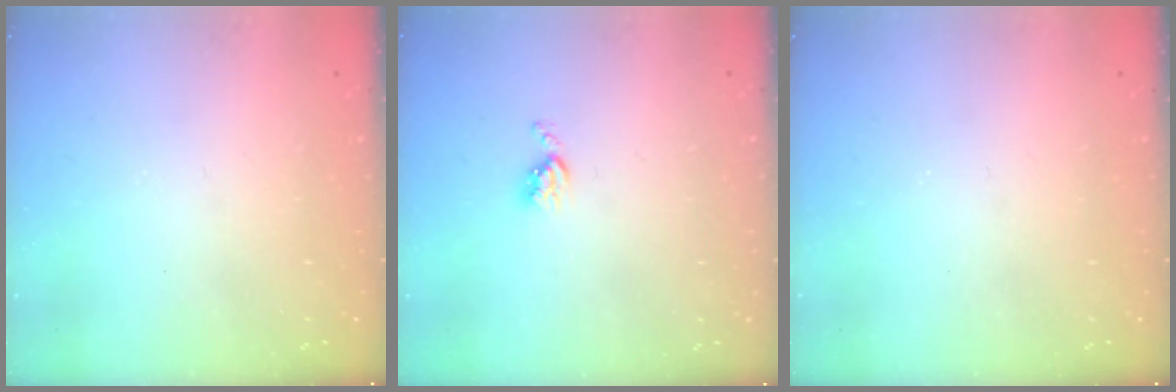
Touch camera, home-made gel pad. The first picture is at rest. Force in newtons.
{"total": 4.4, "press": 4.4, "slide": 0.7}
{"total": 0.0}